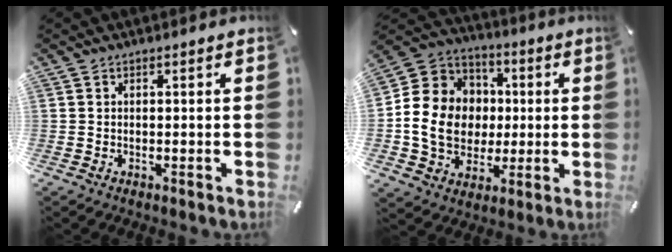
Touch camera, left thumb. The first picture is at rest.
{"total": 15.1, "force": [-1.4, 13.7, 6.3], "torque": [-0.132, 0.019, -0.018]}